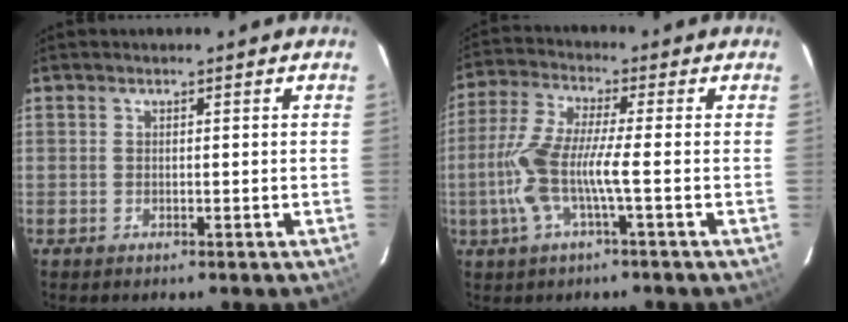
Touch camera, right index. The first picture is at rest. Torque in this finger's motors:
{"motor_torque": [1.09, -0.36, 0.86, 0.21]}